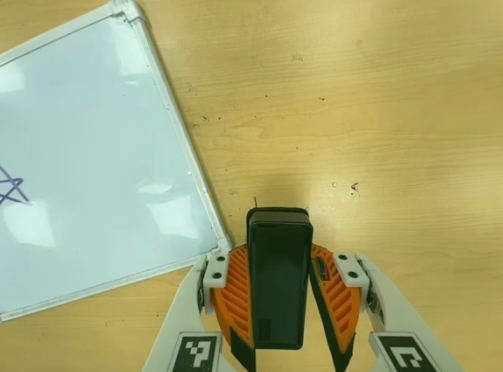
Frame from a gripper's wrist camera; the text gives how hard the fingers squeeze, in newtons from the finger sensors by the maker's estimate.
{"total": 6.4, "left": 4.7, "right": 8.1}